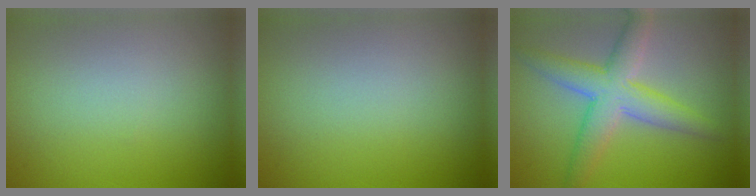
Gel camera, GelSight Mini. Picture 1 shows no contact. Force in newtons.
{"total": 0.0}
{"total": 5.4, "press": 5.4, "slide": 0.2}